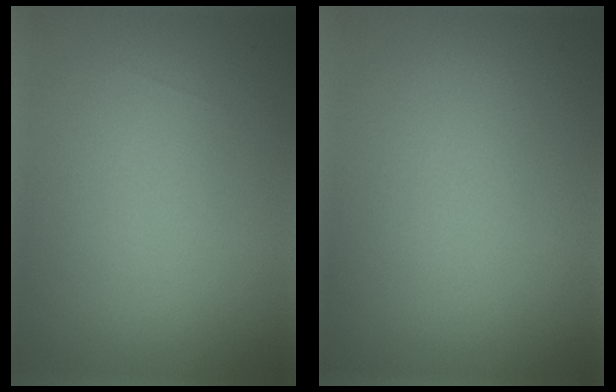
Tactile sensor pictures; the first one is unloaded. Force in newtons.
{"total": 0.0}